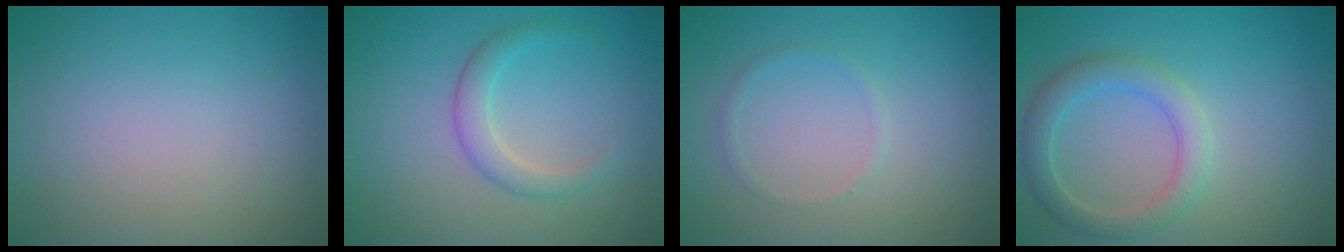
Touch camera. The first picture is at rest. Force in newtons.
{"total": 2.3, "press": 2.3, "slide": 0.0}
{"total": 0.7, "press": 0.7, "slide": 0.1}
{"total": 3.3, "press": 3.3, "slide": 0.1}